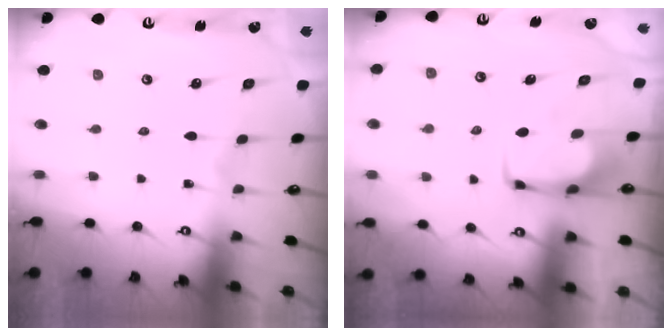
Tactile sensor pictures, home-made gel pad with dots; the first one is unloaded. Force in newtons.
{"total": 1.6, "press": 1.5, "slide": 0.5}